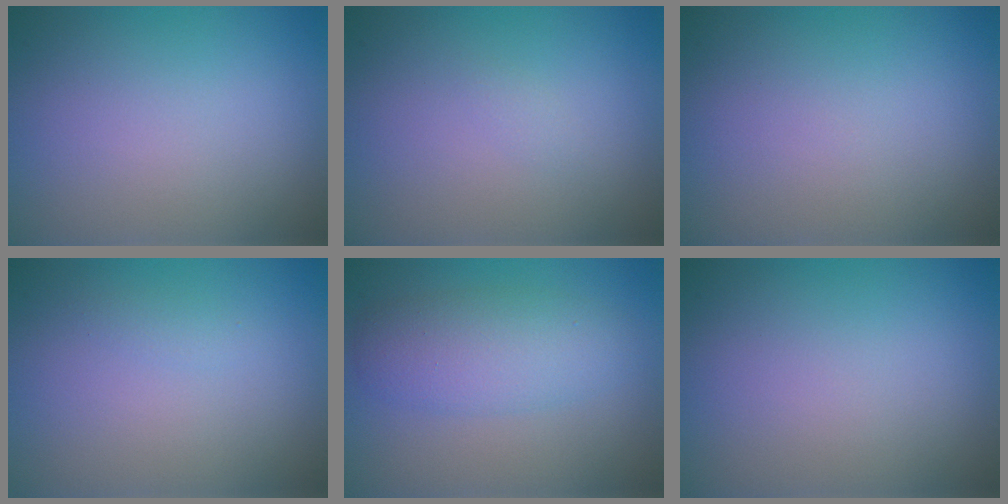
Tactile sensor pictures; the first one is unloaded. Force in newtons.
{"total": 0.5, "press": 0.5, "slide": 0.0}
{"total": 0.0}
{"total": 0.6, "press": 0.6, "slide": 0.0}
{"total": 4.1, "press": 4.1, "slide": 0.2}
{"total": 0.0}